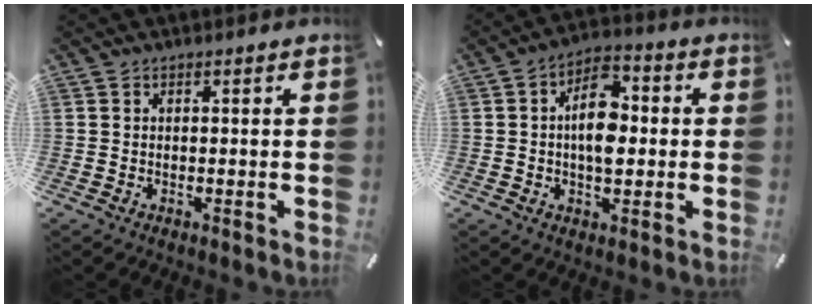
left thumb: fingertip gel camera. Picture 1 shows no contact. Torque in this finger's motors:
{"motor_torque": [0.40, 0.57, 0.51, -0.44, 0.11]}